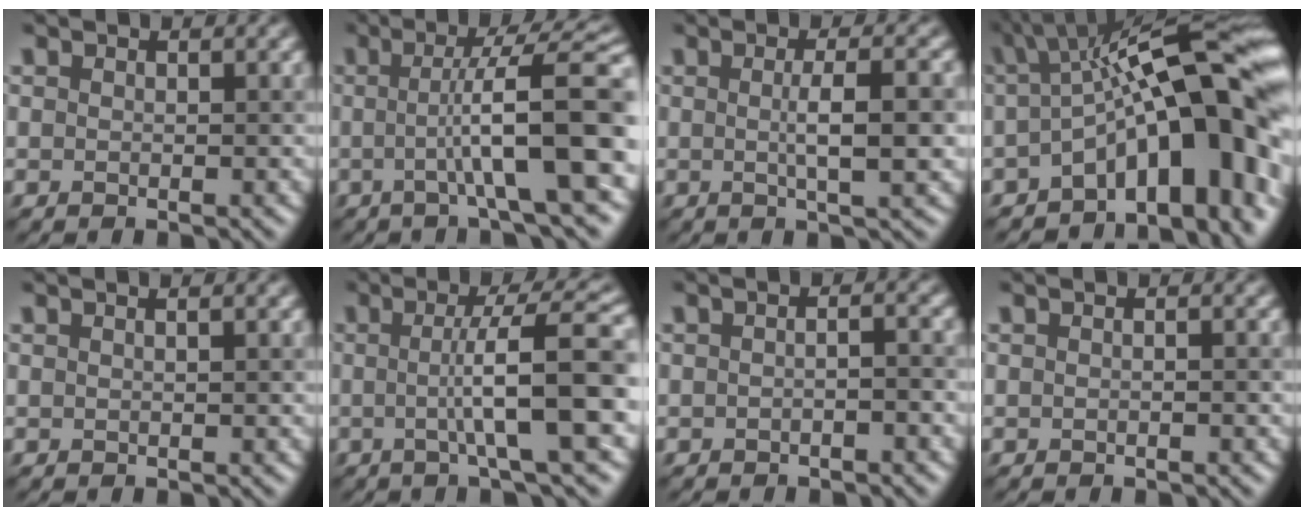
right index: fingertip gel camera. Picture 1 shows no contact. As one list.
[{"total": 10.9, "force": [-0.8, 2.0, 10.7], "torque": [-0.123, 0.012, -0.020]}, {"total": 4.8, "force": [-0.2, 1.0, 4.7], "torque": [-0.067, 0.008, -0.002]}, {"total": 15.4, "force": [-1.7, 5.6, 14.3], "torque": [-0.160, 0.030, -0.033]}, {"total": 1.7, "force": [0.8, 0.8, 1.3], "torque": [0.003, 0.002, -0.012]}, {"total": 9.4, "force": [-0.5, 1.7, 9.2], "torque": [-0.112, 0.008, -0.010]}, {"total": 2.1, "force": [-0.5, 0.7, 1.8], "torque": [-0.016, 0.003, -0.021]}, {"total": 1.1, "force": [-0.1, 0.5, 0.9], "torque": [-0.005, -0.007, -0.013]}]